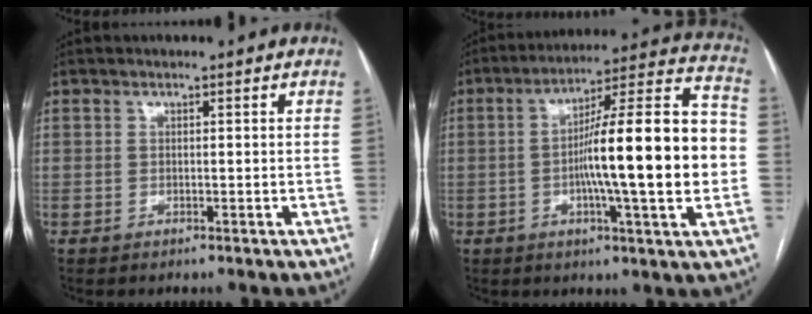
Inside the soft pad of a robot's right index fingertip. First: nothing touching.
{"total": 20.7, "force": [-2.1, 1.2, 20.6], "torque": [-0.297, 0.018, -0.038]}